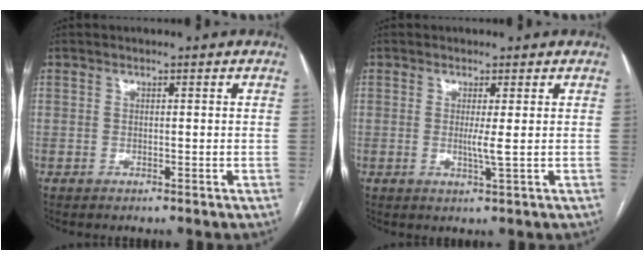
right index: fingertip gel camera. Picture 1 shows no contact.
{"total": 2.2, "force": [0.1, -0.4, 2.2], "torque": [-0.041, -0.005, 0.001]}